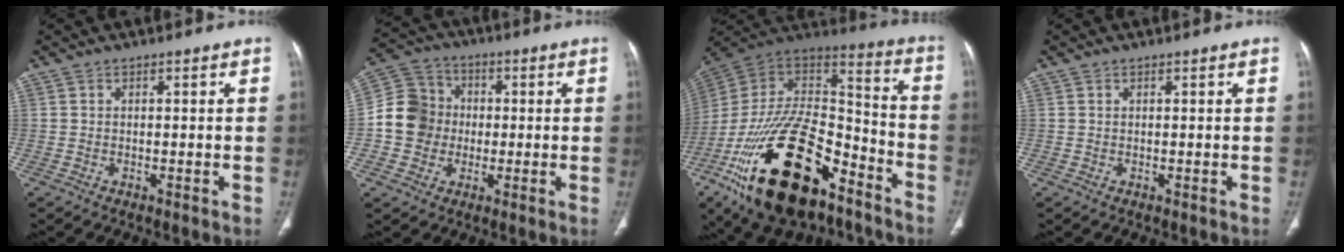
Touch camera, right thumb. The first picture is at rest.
{"total": 10.5, "force": [-0.8, 9.7, 3.8], "torque": [-0.047, 0.028, -0.023]}
{"total": 33.0, "force": [-16.9, 16.2, 23.4], "torque": [-0.433, 0.047, -0.281]}
{"total": 0.0}